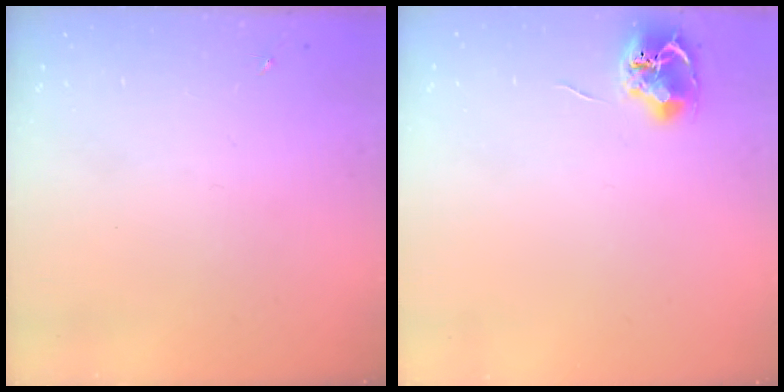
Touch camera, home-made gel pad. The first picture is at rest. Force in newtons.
{"total": 7.6, "press": 7.5, "slide": 0.6}